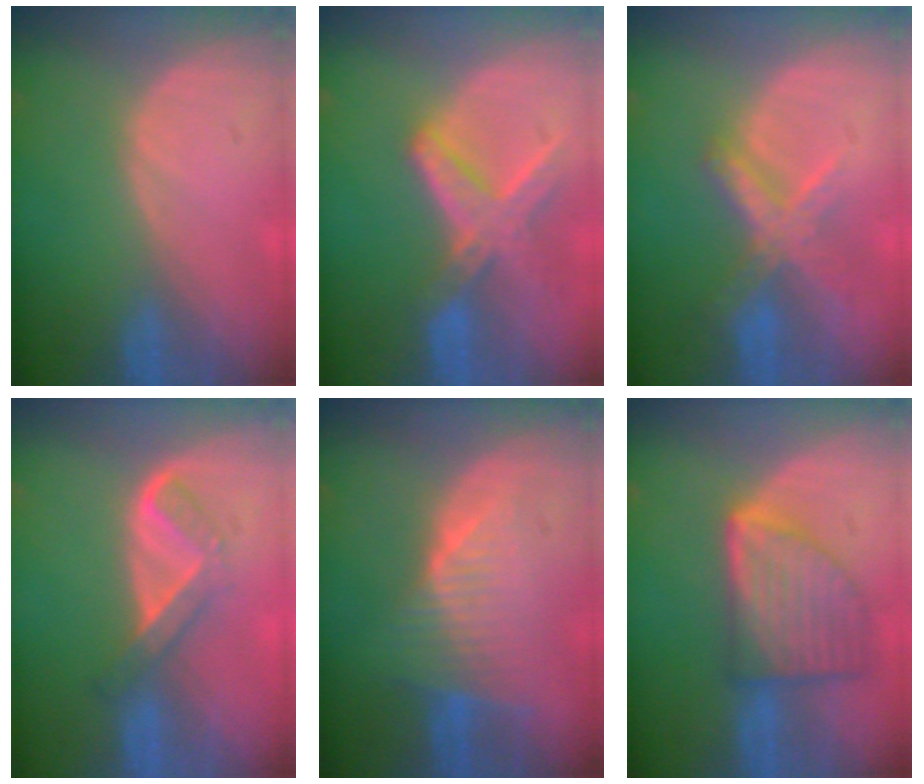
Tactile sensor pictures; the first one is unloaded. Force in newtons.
{"total": 8.2, "press": 7.1, "slide": 4.1}
{"total": 7.2, "press": 6.1, "slide": 3.8}
{"total": 5.4, "press": 4.5, "slide": 3.1}
{"total": 7.9, "press": 6.9, "slide": 3.9}
{"total": 8.8, "press": 8.8, "slide": 0.5}